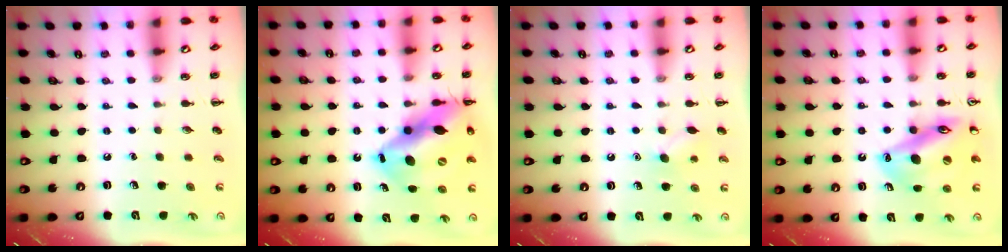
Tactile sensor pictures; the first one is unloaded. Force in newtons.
{"total": 19.4, "press": 18.7, "slide": 5.1}
{"total": 7.8, "press": 7.6, "slide": 1.9}
{"total": 16.5, "press": 16.2, "slide": 3.0}